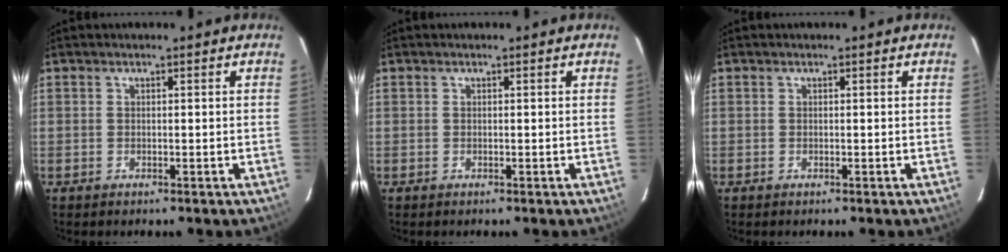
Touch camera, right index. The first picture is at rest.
{"total": 0.0}
{"total": 0.0}